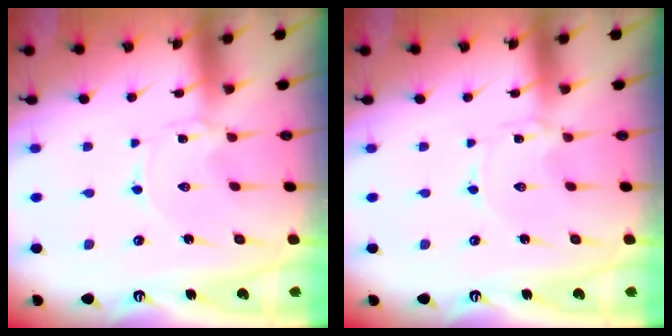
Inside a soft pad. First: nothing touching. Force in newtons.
{"total": 0.0}